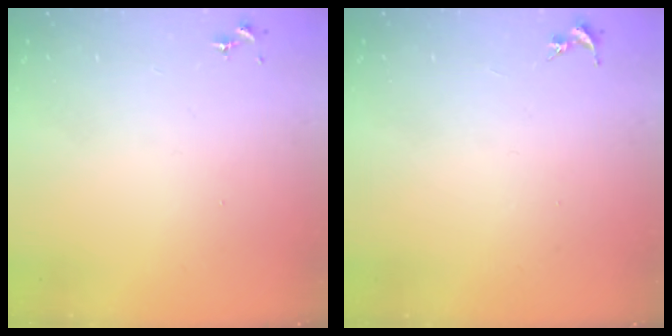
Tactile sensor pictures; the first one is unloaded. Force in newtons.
{"total": 0.0}